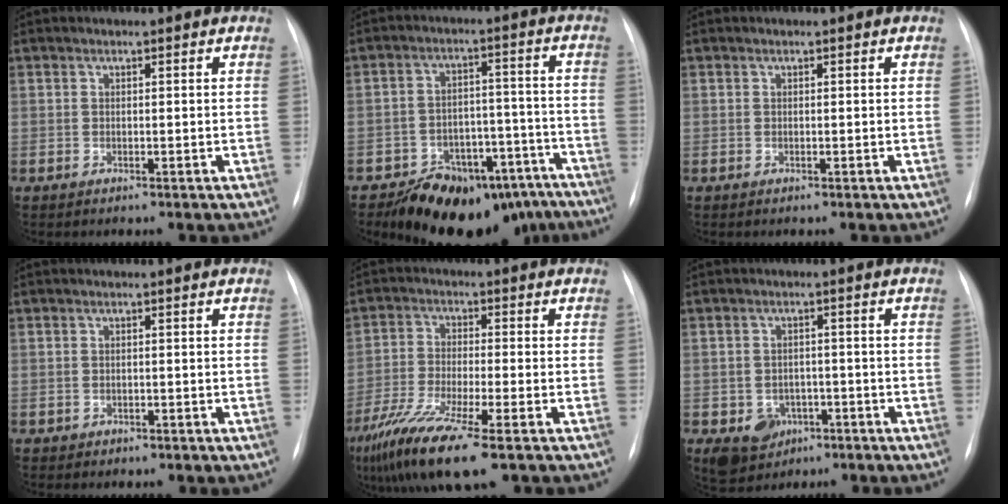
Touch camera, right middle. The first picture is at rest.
{"total": 17.6, "force": [-14.0, 8.3, 6.6], "torque": [-0.057, 0.038, -0.186]}
{"total": 0.0}
{"total": 0.8, "force": [-0.5, 0.6, 0.1], "torque": [-0.007, 0.002, -0.007]}
{"total": 11.7, "force": [-7.2, 0.9, 9.2], "torque": [-0.183, -0.033, -0.132]}
{"total": 6.8, "force": [-3.1, 5.6, 2.4], "torque": [-0.046, 0.007, -0.036]}